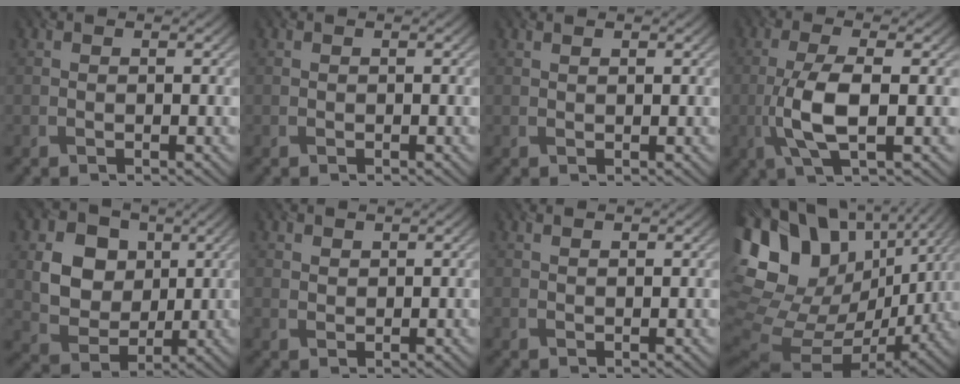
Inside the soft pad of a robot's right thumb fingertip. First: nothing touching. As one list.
[{"total": 0.0}, {"total": 0.8, "force": [0.5, 0.1, 0.5], "torque": [-0.011, 0.002, 0.010]}, {"total": 6.6, "force": [-1.0, 1.9, 6.3], "torque": [-0.134, 0.003, -0.025]}, {"total": 9.4, "force": [2.9, 7.5, 4.7], "torque": [-0.134, -0.005, 0.058]}, {"total": 1.3, "force": [1.1, 0.7, 0.3], "torque": [-0.009, -0.001, 0.026]}, {"total": 1.1, "force": [0.7, 0.2, 0.7], "torque": [-0.013, -0.001, 0.016]}, {"total": 19.5, "force": [6.2, 12.9, 13.3], "torque": [-0.288, 0.028, 0.148]}]